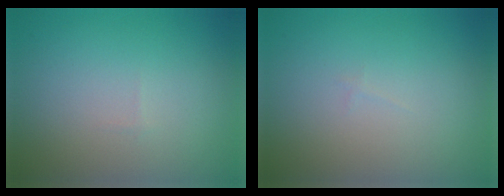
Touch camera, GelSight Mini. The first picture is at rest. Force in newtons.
{"total": 0.0}